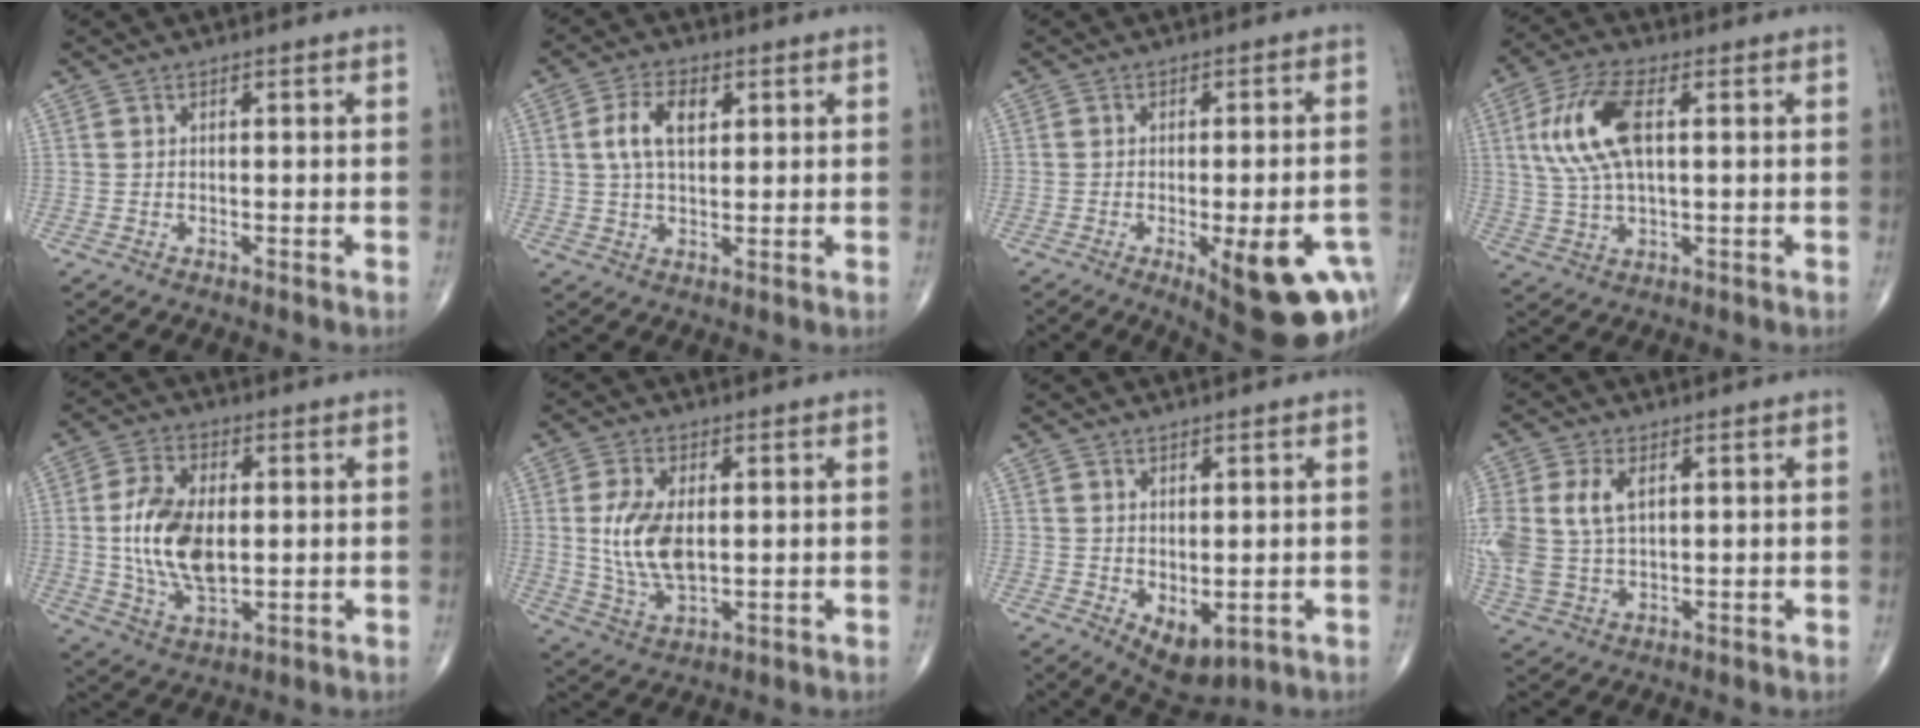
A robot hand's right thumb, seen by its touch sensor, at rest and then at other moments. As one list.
[{"total": 7.1, "force": [1.9, 4.0, 5.5], "torque": [-0.101, 0.003, 0.035]}, {"total": 16.6, "force": [-6.5, 5.5, 14.2], "torque": [-0.127, 0.016, -0.068]}, {"total": 12.1, "force": [2.5, 5.3, 10.5], "torque": [-0.226, 0.008, 0.050]}, {"total": 13.7, "force": [0.5, 7.6, 11.4], "torque": [-0.209, -0.004, 0.013]}, {"total": 10.6, "force": [0.9, 5.6, 9.0], "torque": [-0.175, -0.012, 0.027]}, {"total": 6.1, "force": [-1.1, 3.4, 5.0], "torque": [-0.064, -0.006, 0.002]}, {"total": 10.4, "force": [2.5, 6.3, 8.0], "torque": [-0.191, 0.004, 0.058]}]